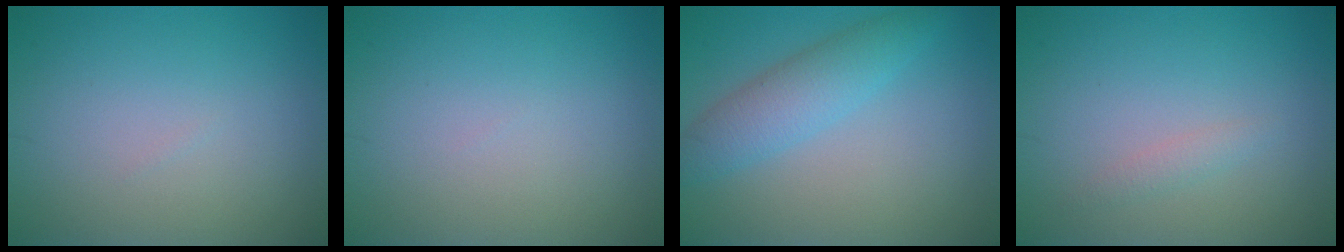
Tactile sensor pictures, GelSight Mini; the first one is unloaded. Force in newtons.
{"total": 0.0}
{"total": 3.8, "press": 3.8, "slide": 0.1}
{"total": 0.9, "press": 0.9, "slide": 0.1}